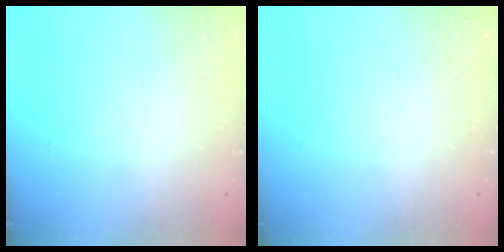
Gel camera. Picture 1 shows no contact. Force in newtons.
{"total": 0.0}